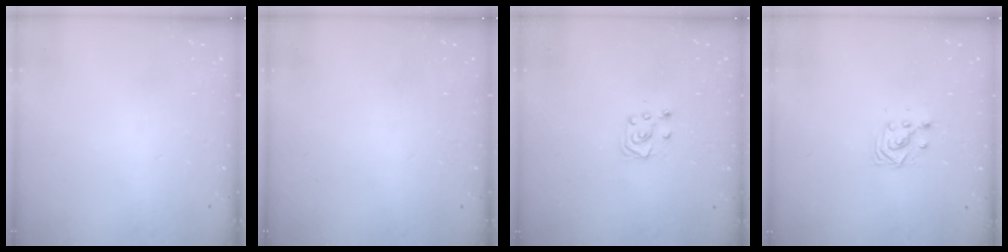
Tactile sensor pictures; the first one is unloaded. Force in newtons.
{"total": 0.0}
{"total": 5.1, "press": 5.1, "slide": 0.4}
{"total": 3.2, "press": 3.2, "slide": 0.2}